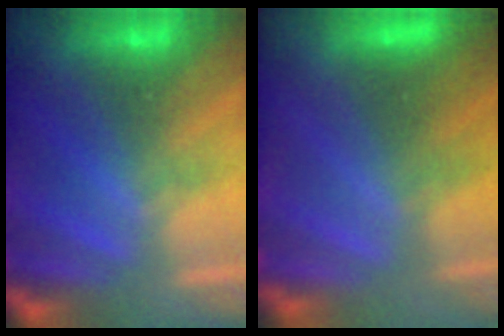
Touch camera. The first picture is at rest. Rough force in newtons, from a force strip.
{"total": 4.8}